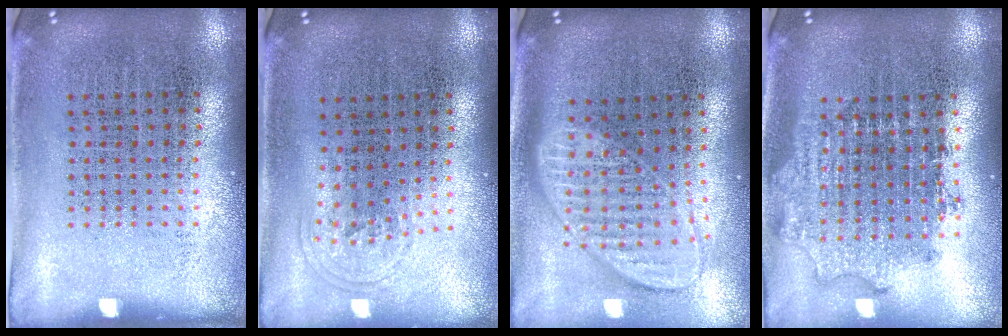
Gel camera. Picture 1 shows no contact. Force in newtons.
{"total": 0.9, "press": 0.7, "slide": 0.7}
{"total": 1.9, "press": 1.5, "slide": 1.2}
{"total": 1.8, "press": 1.4, "slide": 1.1}